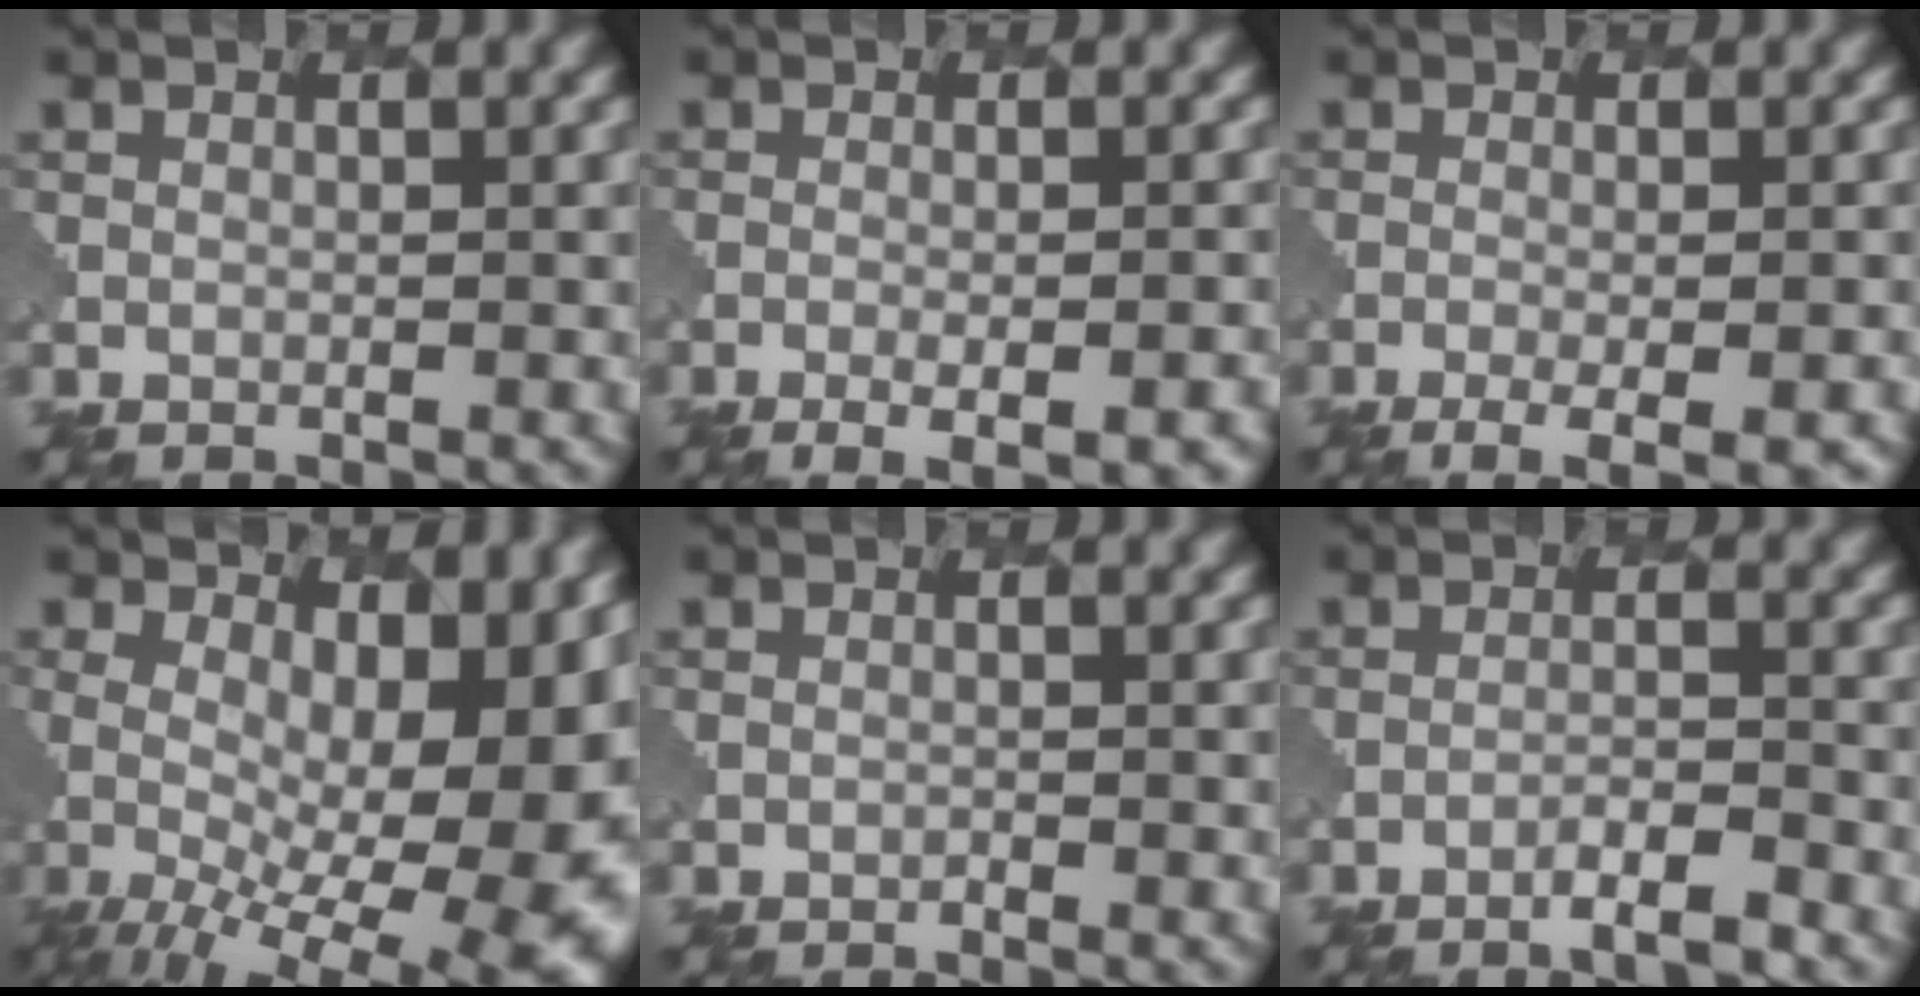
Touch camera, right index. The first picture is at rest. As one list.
[{"total": 5.5, "force": [-2.4, 2.0, 4.5], "torque": [-0.046, 0.002, -0.022]}, {"total": 4.4, "force": [-2.2, 1.3, 3.6], "torque": [-0.043, -0.002, -0.028]}, {"total": 17.3, "force": [0.5, 8.5, 15.1], "torque": [-0.160, -0.017, 0.051]}, {"total": 0.0}, {"total": 2.6, "force": [-2.0, 0.3, 1.6], "torque": [-0.024, 0.005, -0.041]}]